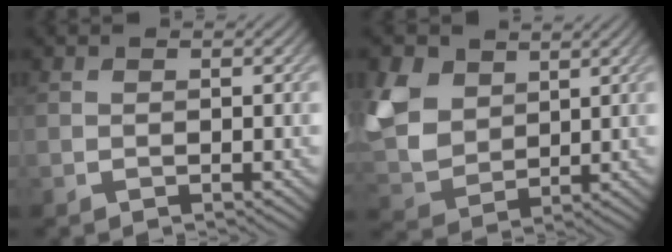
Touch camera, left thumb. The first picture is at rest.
{"total": 8.5, "force": [4.1, 5.7, 4.8], "torque": [-0.150, 0.010, 0.086]}